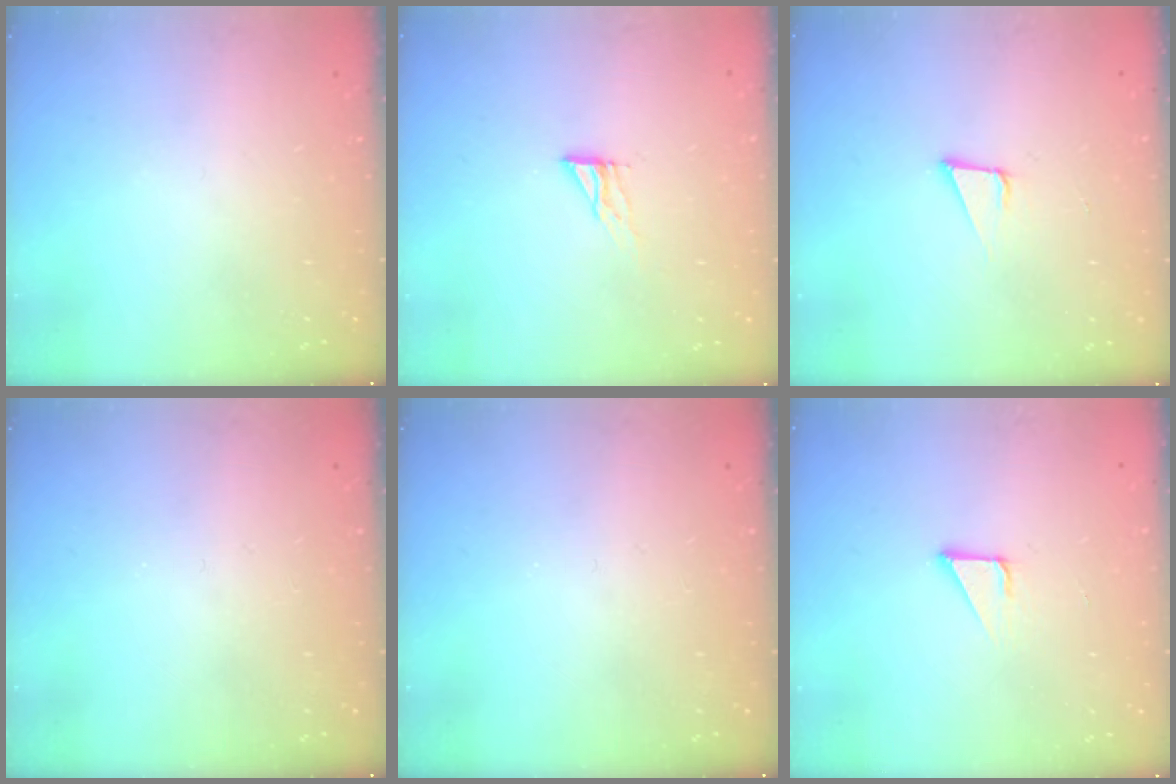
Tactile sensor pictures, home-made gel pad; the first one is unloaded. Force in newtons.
{"total": 4.5, "press": 4.4, "slide": 0.4}
{"total": 3.7, "press": 3.1, "slide": 2.1}
{"total": 0.0}
{"total": 0.0}
{"total": 2.1, "press": 2.1, "slide": 0.0}